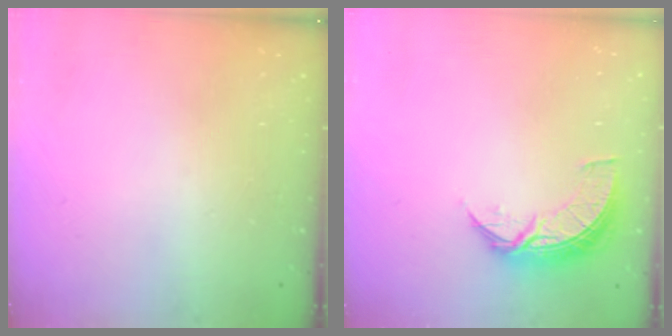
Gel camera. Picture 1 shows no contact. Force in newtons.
{"total": 8.5, "press": 8.5, "slide": 0.5}